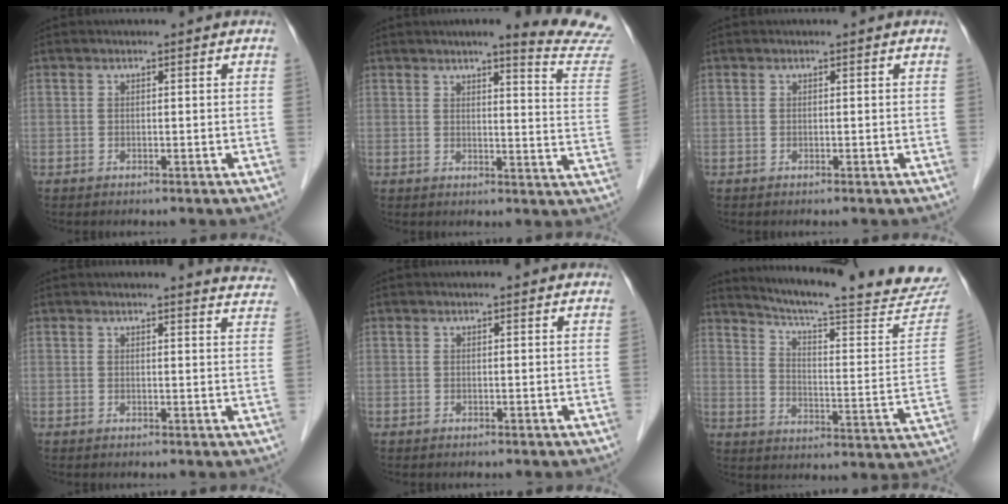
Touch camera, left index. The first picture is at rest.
{"total": 13.2, "force": [12.5, -0.9, 4.3], "torque": [-0.041, -0.086, 0.122]}
{"total": 0.0}
{"total": 7.7, "force": [7.6, 0.3, 1.2], "torque": [0.000, -0.031, 0.055]}
{"total": 2.9, "force": [2.7, 0.5, 0.9], "torque": [-0.014, 0.016, 0.024]}
{"total": 26.6, "force": [24.3, 1.6, 10.5], "torque": [-0.157, -0.087, 0.308]}